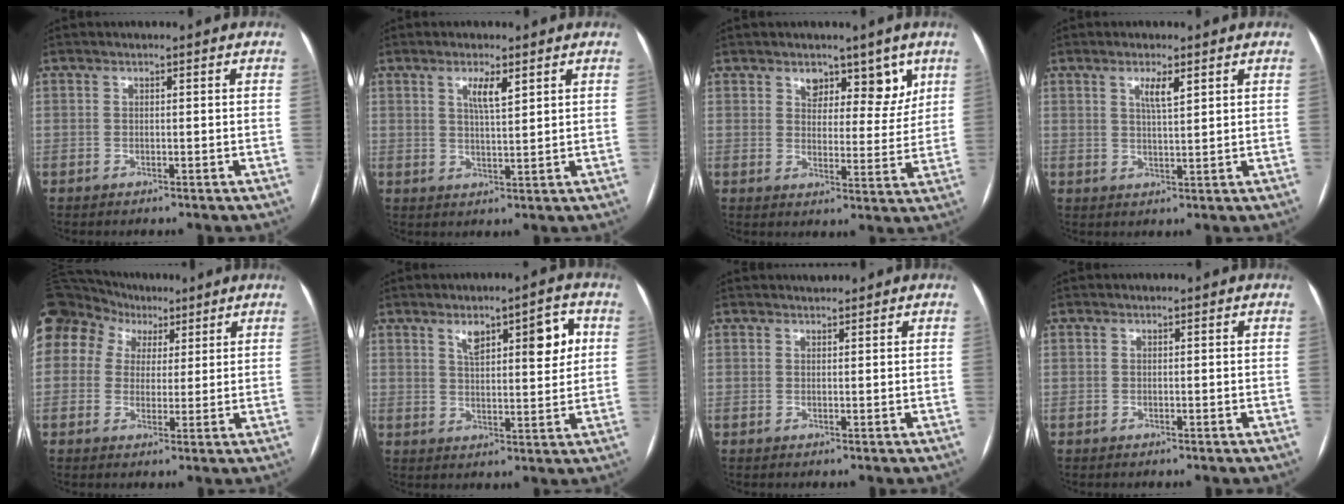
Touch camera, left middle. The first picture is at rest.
{"total": 3.5, "force": [1.9, 0.5, 2.9], "torque": [-0.053, -0.001, 0.033]}
{"total": 6.8, "force": [4.6, 3.7, 3.2], "torque": [-0.019, 0.000, 0.068]}
{"total": 3.0, "force": [1.6, 0.3, 2.5], "torque": [-0.047, -0.001, 0.028]}
{"total": 20.6, "force": [9.3, 16.7, 7.7], "torque": [-0.240, 0.108, 0.180]}
{"total": 8.7, "force": [3.6, 2.5, 7.5], "torque": [-0.105, 0.011, 0.056]}
{"total": 1.4, "force": [1.4, 0.3, 0.1], "torque": [-0.006, 0.010, 0.024]}
{"total": 0.0}